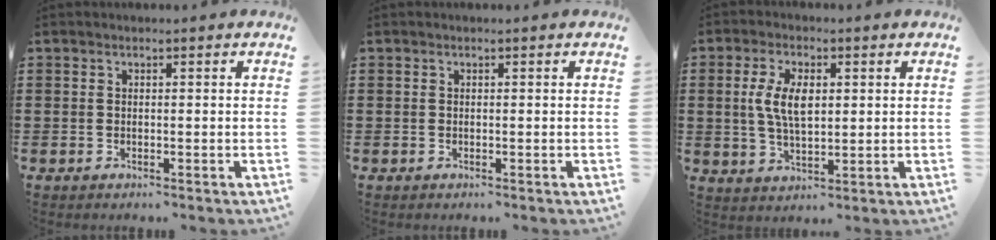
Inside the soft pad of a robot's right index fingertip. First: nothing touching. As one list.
[{"total": 0.0}, {"total": 6.5, "force": [1.0, 3.2, 5.6], "torque": [-0.122, 0.009, 0.013]}]